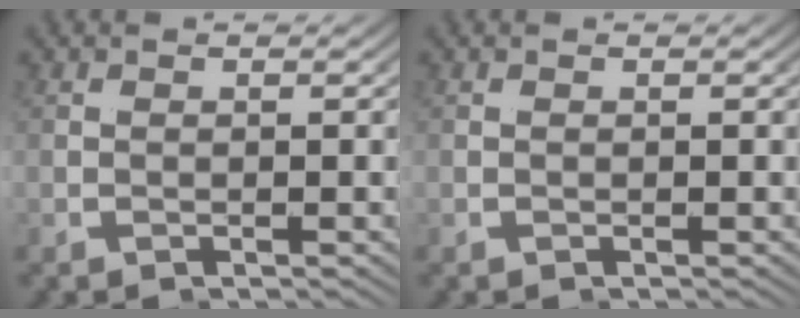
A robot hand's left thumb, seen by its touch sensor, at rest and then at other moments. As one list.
[{"total": 0.0}]